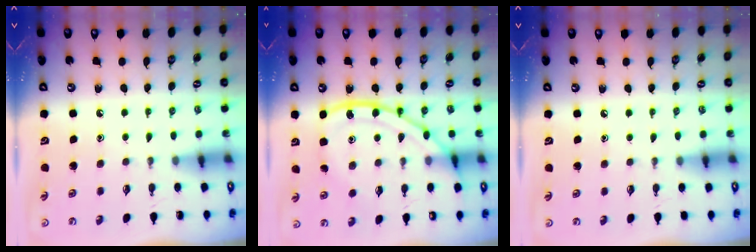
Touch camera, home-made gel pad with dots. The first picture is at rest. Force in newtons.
{"total": 14.9, "press": 14.9, "slide": 0.8}
{"total": 1.0, "press": 1.0, "slide": 0.2}